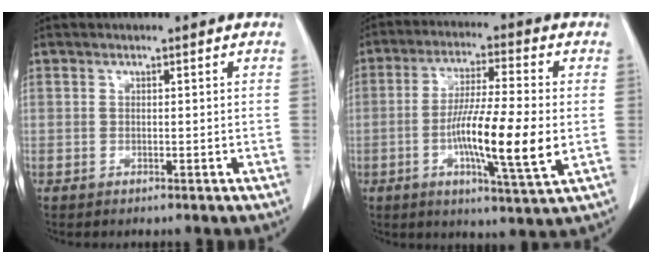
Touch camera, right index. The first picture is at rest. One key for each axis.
{"total": 13.1, "fx": -2.3, "fy": 0.6, "fz": 12.9, "tx": -0.229, "ty": -0.013, "tz": -0.046}